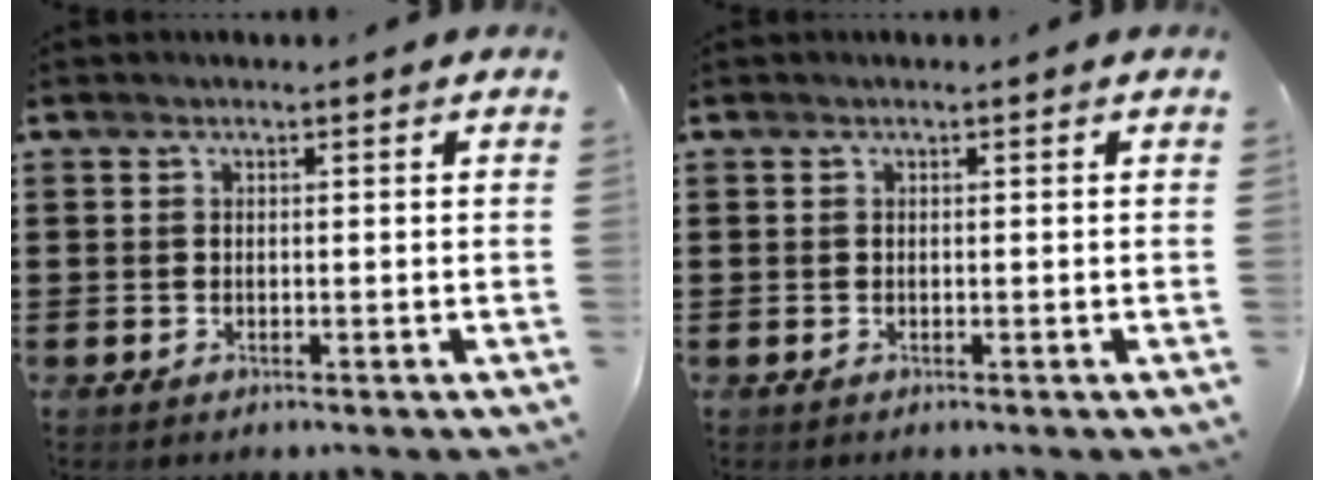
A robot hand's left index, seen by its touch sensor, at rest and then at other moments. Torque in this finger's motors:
{"motor_torque": [0.21, 0.09, 0.03, -0.01]}